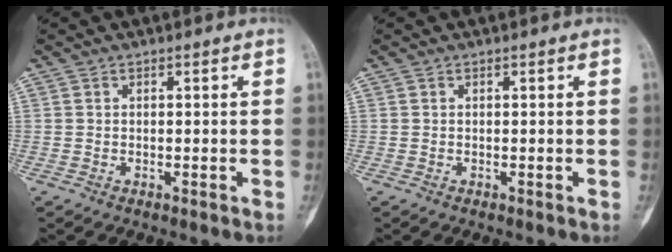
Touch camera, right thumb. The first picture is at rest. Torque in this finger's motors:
{"motor_torque": [0.00, 0.00, 0.02, -0.02, 0.00]}